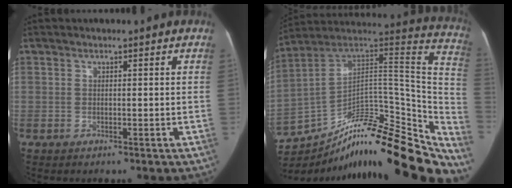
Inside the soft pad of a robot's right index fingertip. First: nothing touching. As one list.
[{"total": 28.2, "force": [-22.5, 7.4, 15.3], "torque": [-0.160, 0.056, -0.326]}]